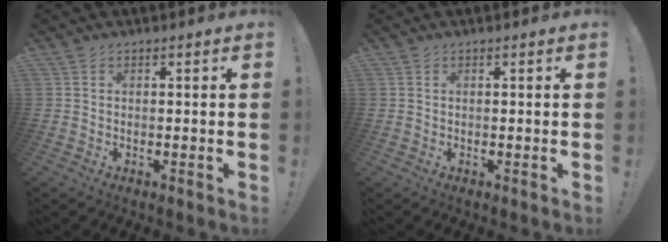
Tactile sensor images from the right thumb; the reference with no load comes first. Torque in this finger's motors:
{"motor_torque": [0.18, 0.00, -0.10, 0.04, -0.01]}